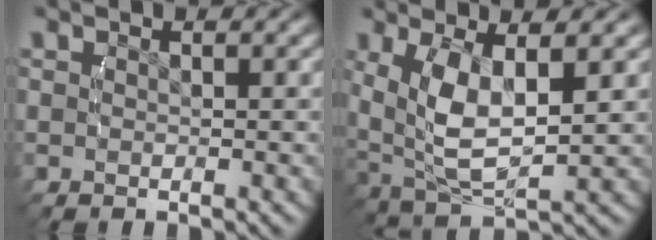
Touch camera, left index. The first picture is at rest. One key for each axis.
{"total": 7.4, "fx": 0.4, "fy": 4.5, "fz": 5.8, "tx": -0.135, "ty": -0.027, "tz": 0.027}